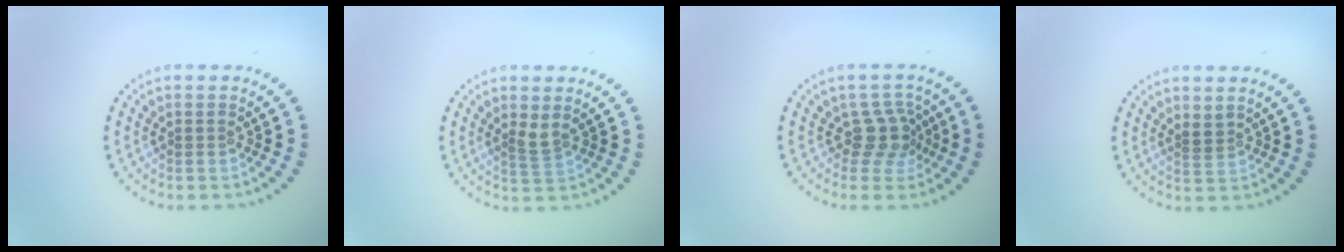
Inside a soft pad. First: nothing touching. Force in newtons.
{"total": 1.4, "press": 1.0, "slide": 0.9}
{"total": 2.8, "press": 2.1, "slide": 1.8}
{"total": 0.9, "press": 0.6, "slide": 0.6}